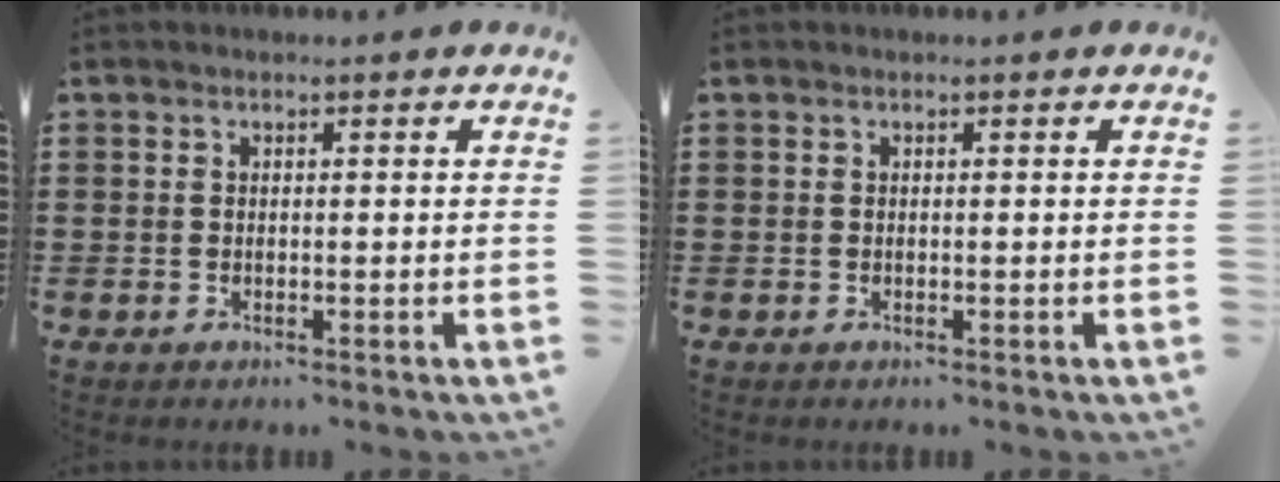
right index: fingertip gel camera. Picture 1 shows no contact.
{"total": 0.0}